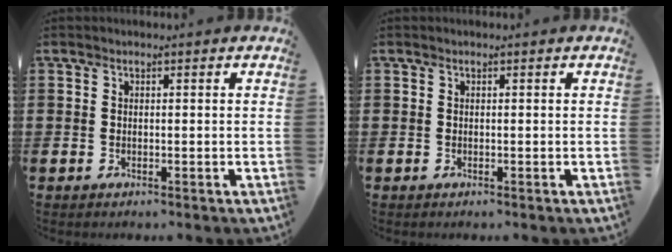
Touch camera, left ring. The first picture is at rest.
{"total": 0.0}